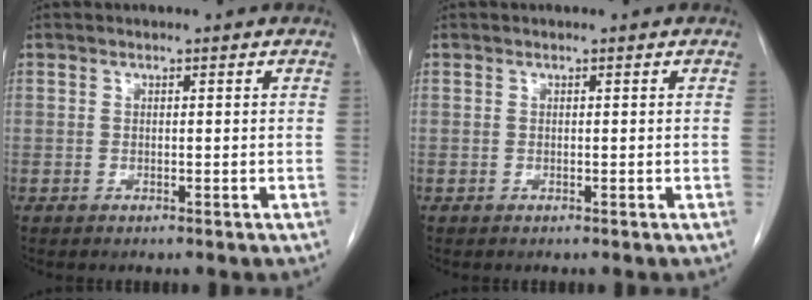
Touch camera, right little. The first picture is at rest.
{"total": 0.0}